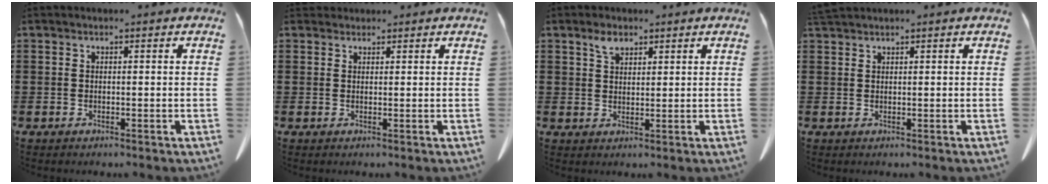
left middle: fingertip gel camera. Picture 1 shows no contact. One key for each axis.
{"total": 1.4, "fx": 1.2, "fy": 0.6, "fz": 0.1, "tx": -0.006, "ty": 0.001, "tz": 0.026}
{"total": 2.8, "fx": 2.0, "fy": 1.5, "fz": 1.3, "tx": -0.023, "ty": -0.004, "tz": 0.037}
{"total": 1.4, "fx": 1.3, "fy": 0.0, "fz": 0.4, "tx": -0.012, "ty": -0.002, "tz": 0.027}